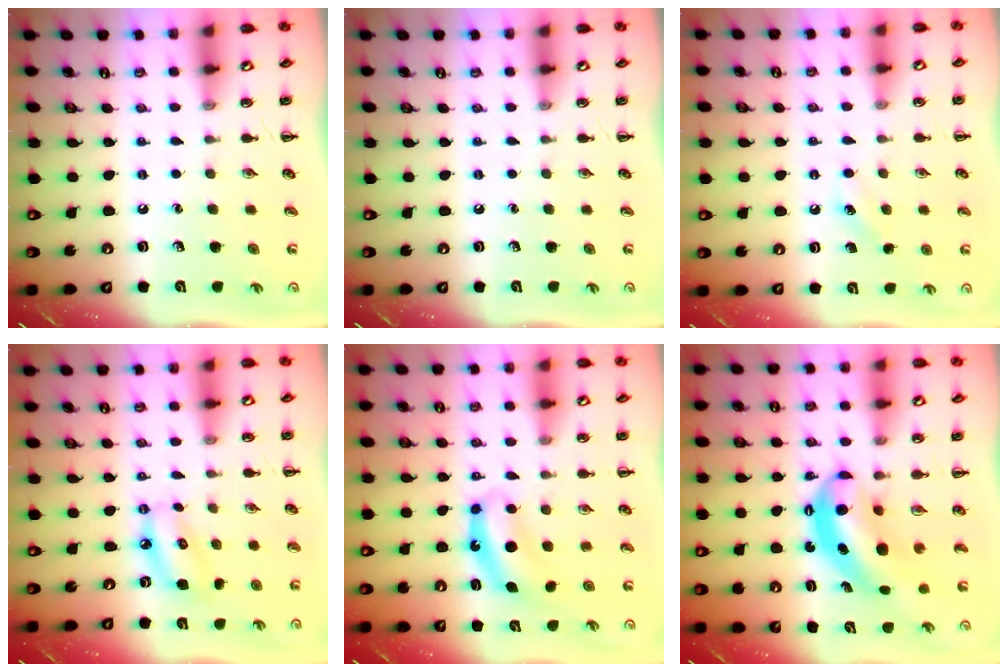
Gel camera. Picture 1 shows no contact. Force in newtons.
{"total": 0.0}
{"total": 5.3, "press": 5.0, "slide": 1.5}
{"total": 8.2, "press": 7.9, "slide": 2.1}
{"total": 7.1, "press": 7.0, "slide": 0.4}
{"total": 7.2, "press": 7.0, "slide": 1.5}